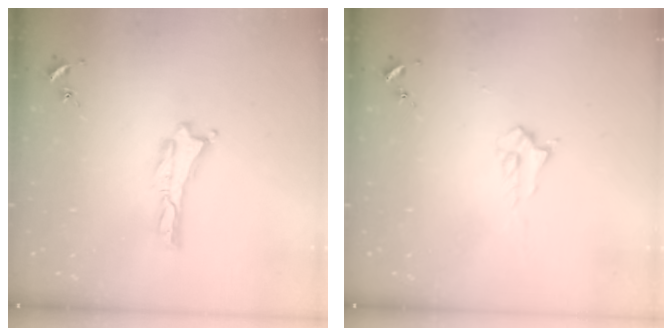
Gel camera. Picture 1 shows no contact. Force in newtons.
{"total": 2.2, "press": 2.2, "slide": 0.4}